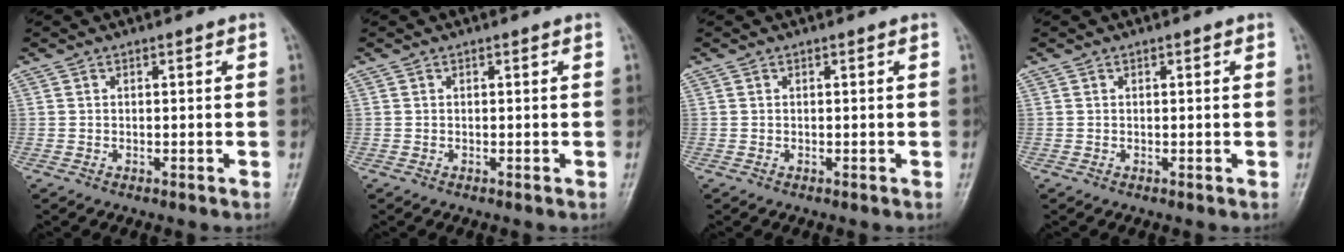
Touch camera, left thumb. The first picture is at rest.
{"total": 0.0}
{"total": 0.0}
{"total": 0.0}